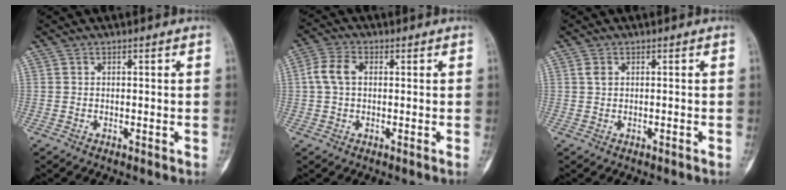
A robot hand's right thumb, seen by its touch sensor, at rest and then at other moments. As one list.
[{"total": 5.1, "force": [0.6, 3.2, 4.0], "torque": [-0.090, 0.015, 0.004]}, {"total": 1.1, "force": [0.2, 0.7, 0.8], "torque": [-0.015, 0.002, 0.004]}]